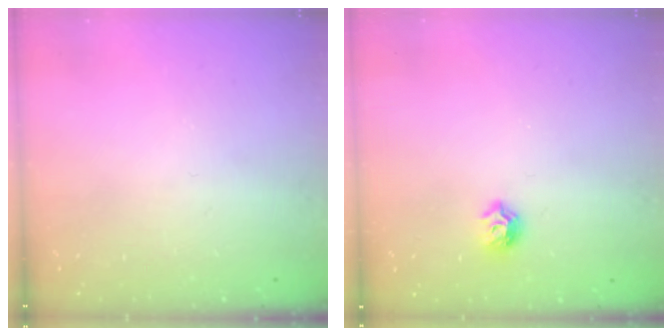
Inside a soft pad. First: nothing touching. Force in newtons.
{"total": 6.3, "press": 6.2, "slide": 0.9}